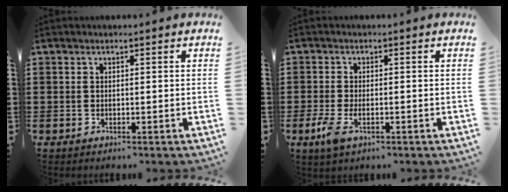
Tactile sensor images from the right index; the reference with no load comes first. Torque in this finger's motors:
{"motor_torque": [1.47, 0.66, 0.13, 0.09]}